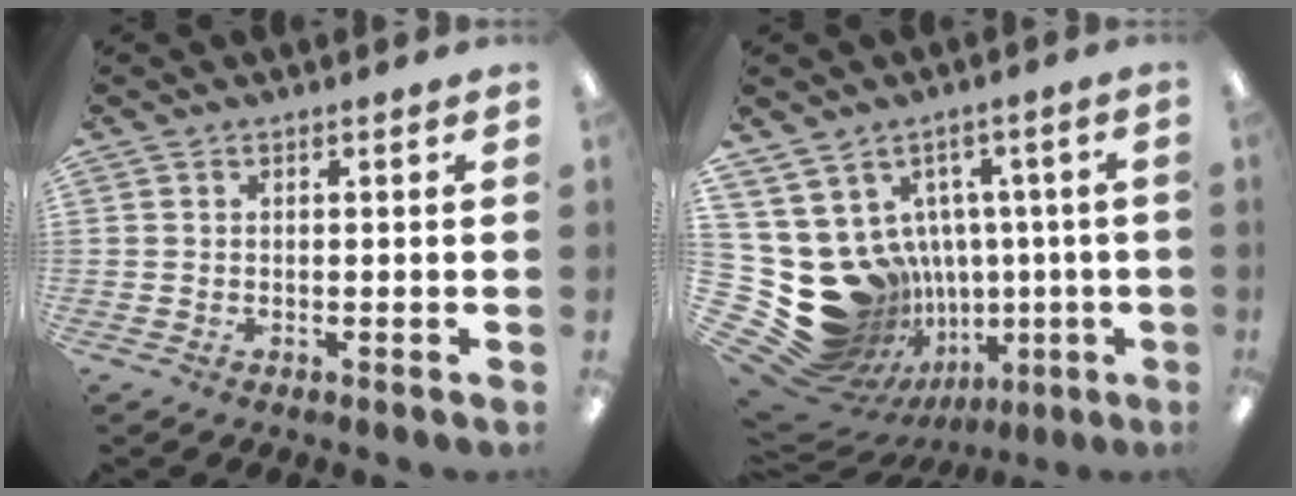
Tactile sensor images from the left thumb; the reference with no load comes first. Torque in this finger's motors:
{"motor_torque": [1.27, 1.31, 0.35, -0.87, 0.00]}